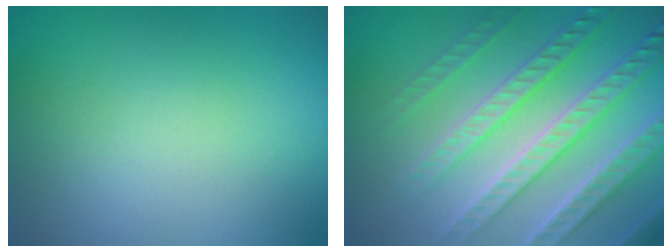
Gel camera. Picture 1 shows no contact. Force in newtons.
{"total": 7.1, "press": 6.9, "slide": 1.7}